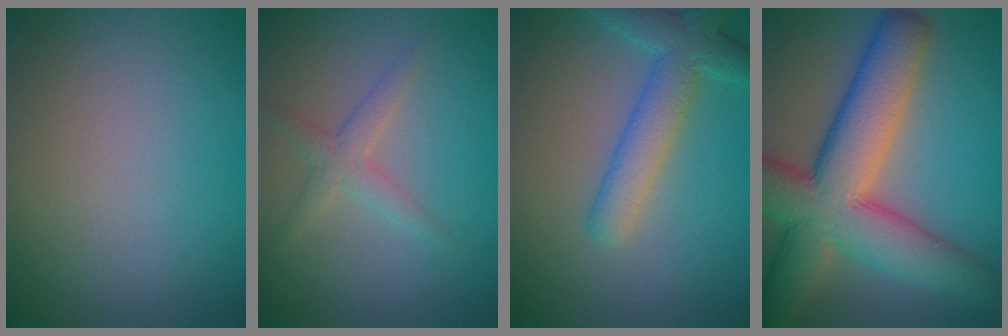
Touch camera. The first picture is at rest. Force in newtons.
{"total": 1.9, "press": 1.9, "slide": 0.1}
{"total": 5.6, "press": 5.6, "slide": 0.3}
{"total": 11.1, "press": 11.1, "slide": 0.9}